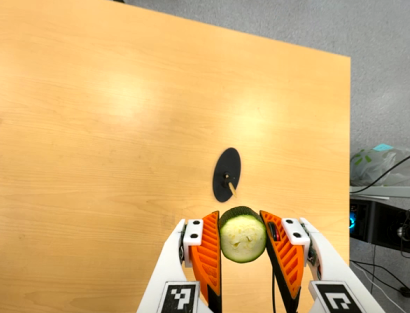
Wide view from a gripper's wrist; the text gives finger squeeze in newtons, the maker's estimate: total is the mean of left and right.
{"total": 9.2, "left": 8.7, "right": 9.7}